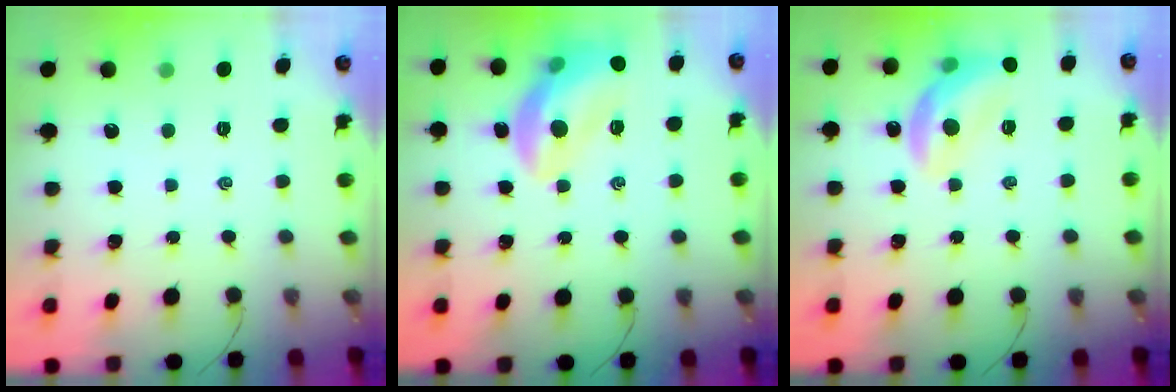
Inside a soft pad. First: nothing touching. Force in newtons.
{"total": 15.8, "press": 15.6, "slide": 2.2}
{"total": 13.5, "press": 13.4, "slide": 1.8}